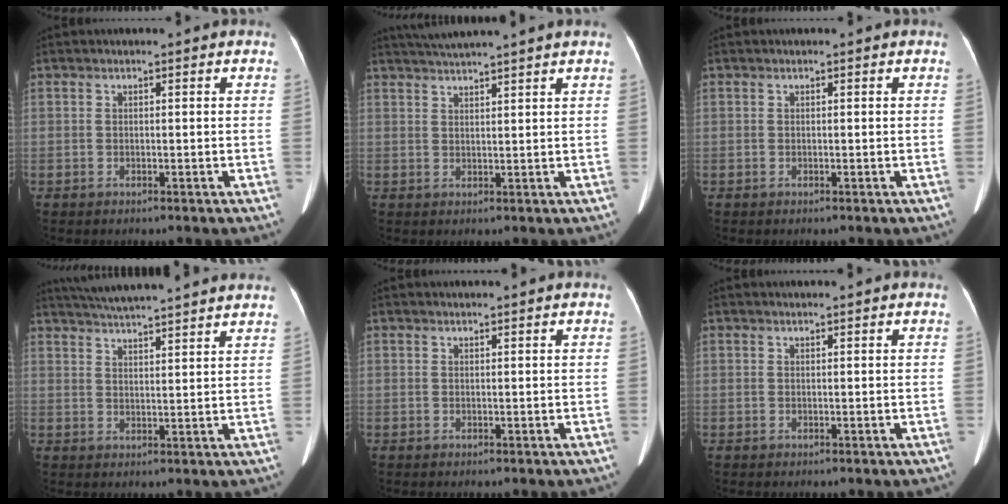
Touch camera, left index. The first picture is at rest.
{"total": 6.2, "force": [5.5, -1.4, 2.5], "torque": [-0.043, 0.023, 0.086]}
{"total": 0.0}
{"total": 16.8, "force": [15.3, 0.4, 6.8], "torque": [-0.117, 0.025, 0.209]}
{"total": 1.4, "force": [1.3, -0.1, 0.4], "torque": [-0.007, 0.013, 0.022]}
{"total": 1.1, "force": [1.1, -0.1, 0.4], "torque": [-0.007, 0.012, 0.020]}